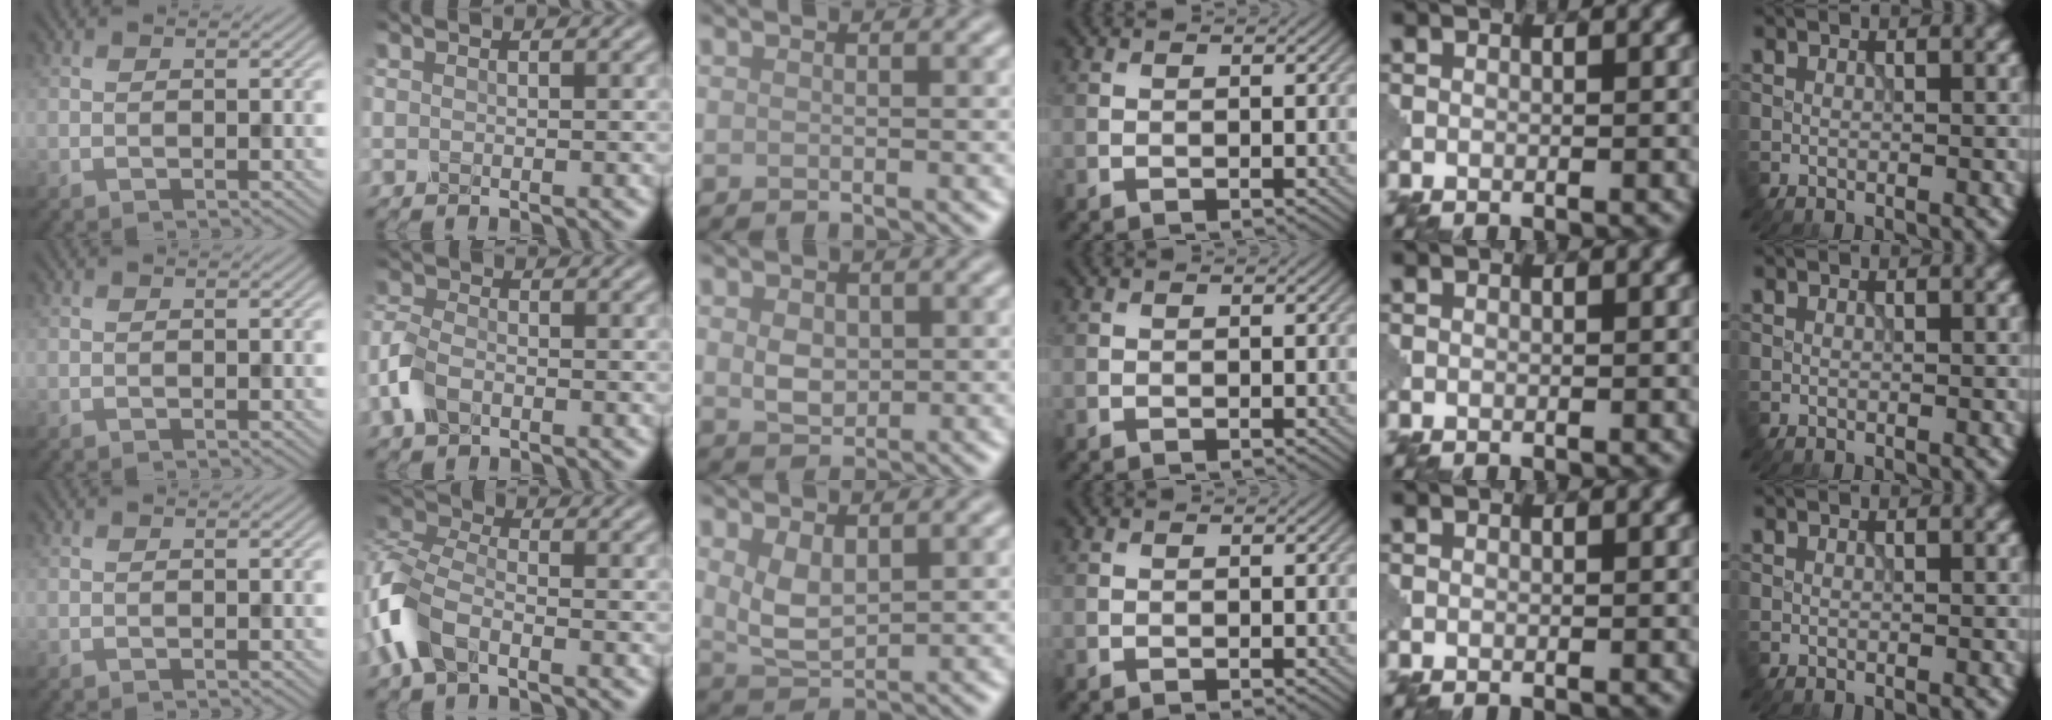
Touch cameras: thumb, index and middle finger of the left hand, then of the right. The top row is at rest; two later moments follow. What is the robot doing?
{"motion": "close", "object": "eyeshadow palette"}